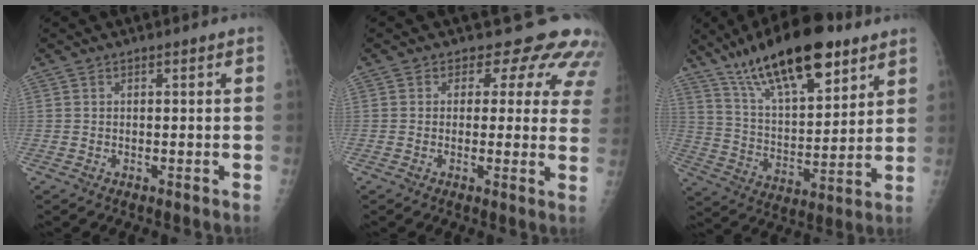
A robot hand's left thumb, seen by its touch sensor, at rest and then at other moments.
{"total": 11.5, "force": [9.2, 6.0, 3.4], "torque": [0.019, -0.040, 0.075]}
{"total": 21.4, "force": [13.7, 7.8, 14.5], "torque": [-0.215, -0.051, 0.240]}